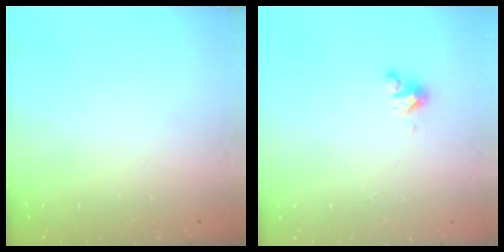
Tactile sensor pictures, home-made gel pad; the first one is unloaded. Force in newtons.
{"total": 2.5, "press": 2.5, "slide": 0.2}